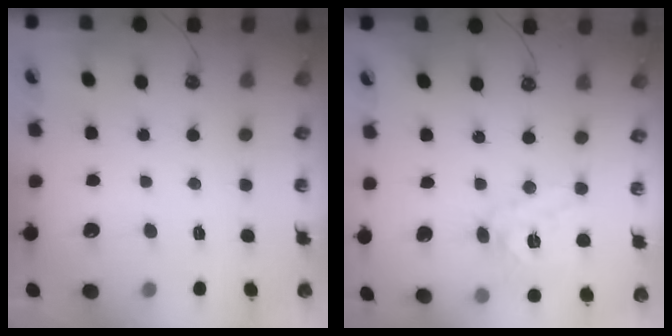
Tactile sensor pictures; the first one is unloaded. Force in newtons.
{"total": 13.1, "press": 13.0, "slide": 2.0}